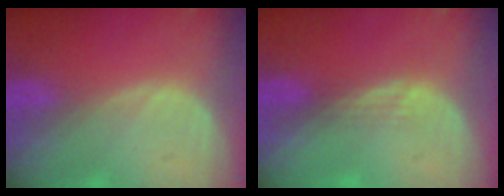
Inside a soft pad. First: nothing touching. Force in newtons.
{"total": 1.5, "press": 1.2, "slide": 0.9}